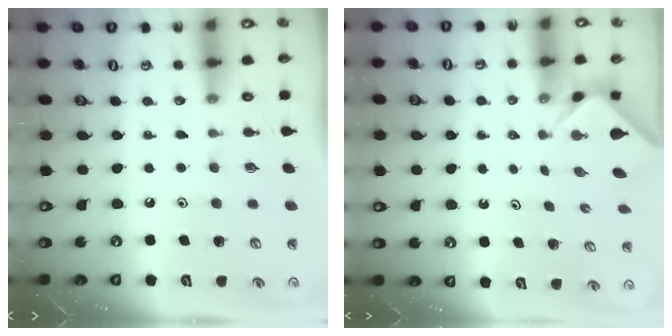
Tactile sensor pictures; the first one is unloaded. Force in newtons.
{"total": 2.3, "press": 2.3, "slide": 0.1}